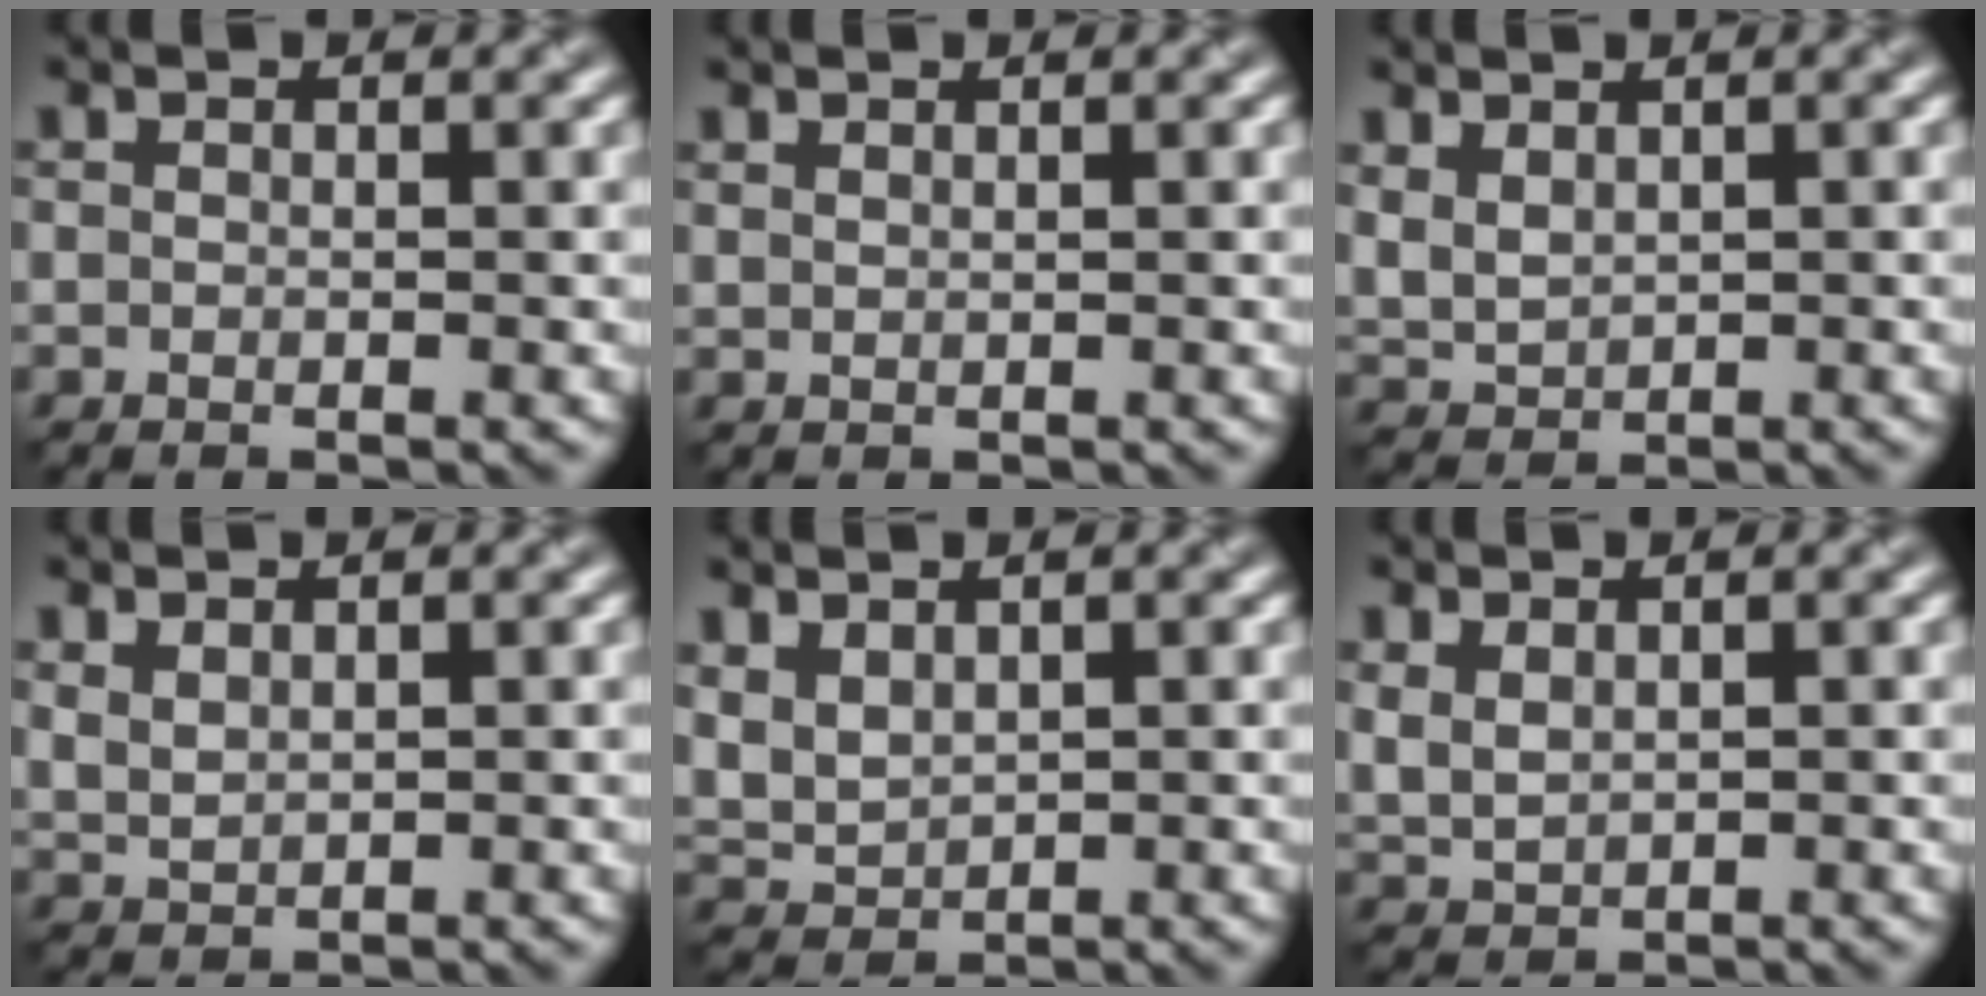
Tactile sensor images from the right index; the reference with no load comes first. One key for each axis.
{"total": 0.7, "fx": 0.7, "fy": 0.0, "fz": 0.0, "tx": -0.002, "ty": 0.005, "tz": 0.014}
{"total": 2.4, "fx": 1.2, "fy": 1.6, "fz": 1.3, "tx": -0.036, "ty": 0.000, "tz": 0.029}
{"total": 1.6, "fx": 1.2, "fy": 0.8, "fz": 0.7, "tx": -0.022, "ty": 0.001, "tz": 0.028}
{"total": 3.4, "fx": 1.7, "fy": 2.3, "fz": 1.8, "tx": -0.056, "ty": 0.003, "tz": 0.042}
{"total": 2.0, "fx": 1.0, "fy": 1.3, "fz": 1.1, "tx": -0.034, "ty": 0.001, "tz": 0.026}